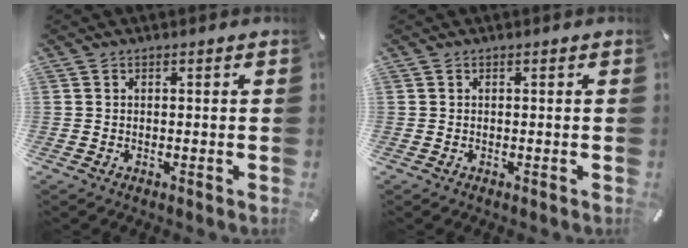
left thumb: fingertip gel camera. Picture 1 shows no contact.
{"total": 0.0}